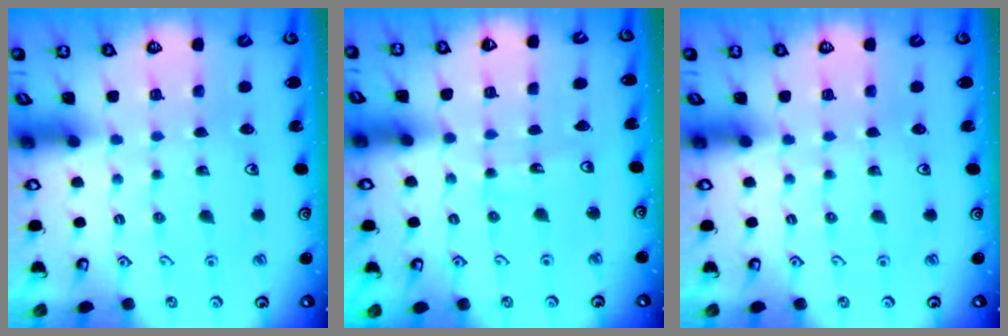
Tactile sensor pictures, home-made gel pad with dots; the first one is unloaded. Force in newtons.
{"total": 6.8, "press": 6.7, "slide": 0.9}
{"total": 0.0}